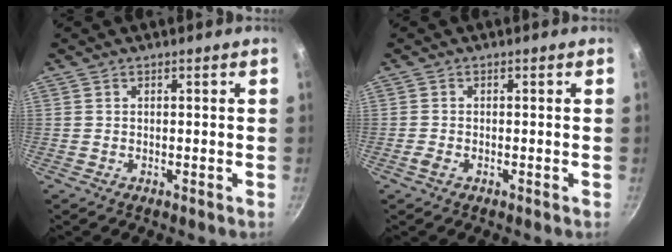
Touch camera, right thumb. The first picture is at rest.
{"total": 1.3, "force": [-0.8, 0.6, 0.9], "torque": [-0.025, 0.003, -0.018]}